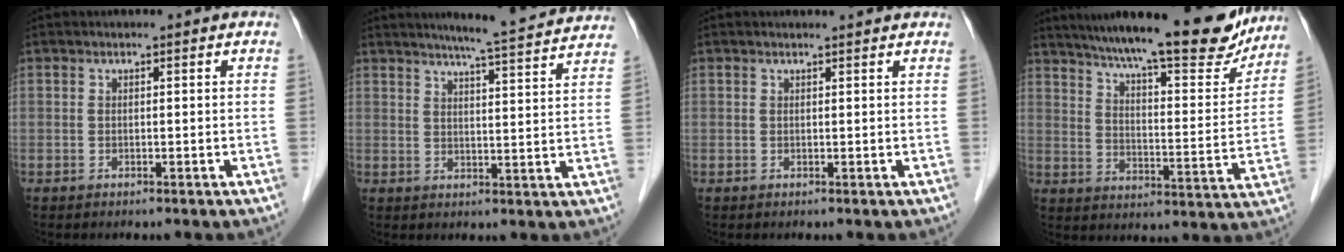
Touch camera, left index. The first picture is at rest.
{"total": 12.9, "force": [11.9, -0.4, 5.0], "torque": [-0.079, -0.005, 0.141]}
{"total": 1.9, "force": [1.9, 0.0, 0.4], "torque": [-0.010, 0.006, 0.023]}
{"total": 22.9, "force": [19.5, 3.6, 11.4], "torque": [-0.177, -0.017, 0.264]}